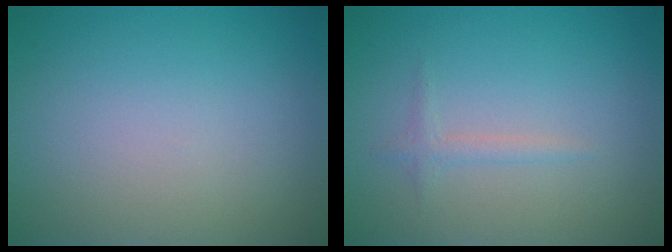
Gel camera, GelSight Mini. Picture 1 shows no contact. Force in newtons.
{"total": 1.0, "press": 1.0, "slide": 0.0}